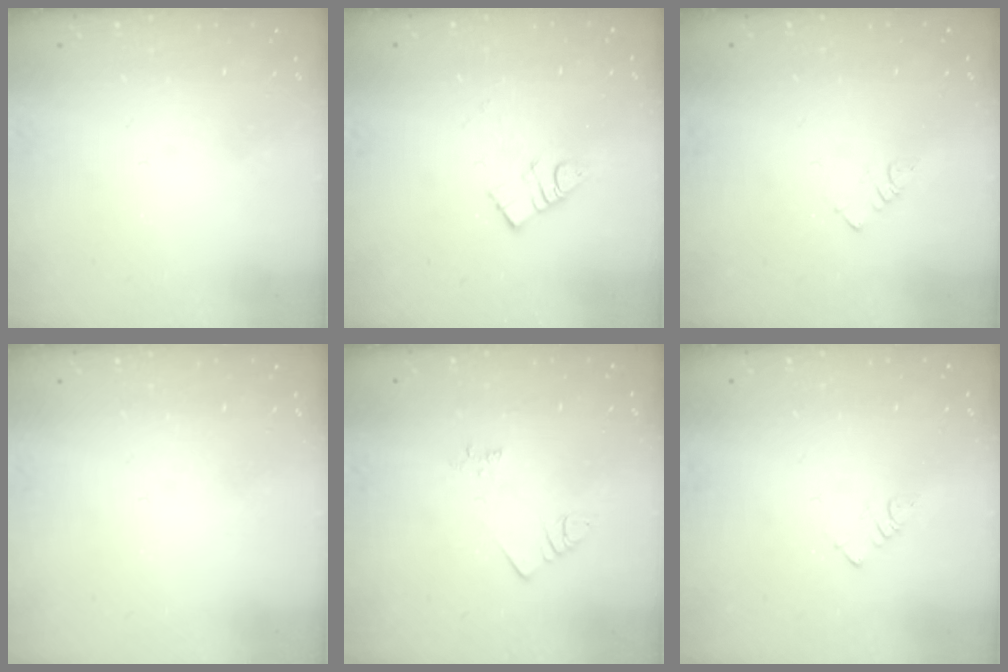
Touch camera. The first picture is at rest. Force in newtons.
{"total": 5.9, "press": 5.9, "slide": 0.1}
{"total": 2.3, "press": 2.3, "slide": 0.4}
{"total": 0.0}
{"total": 2.5, "press": 2.5, "slide": 0.5}
{"total": 2.3, "press": 2.3, "slide": 0.4}